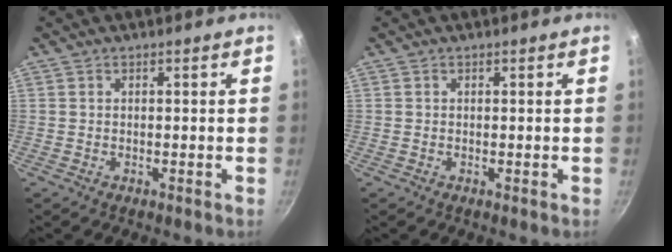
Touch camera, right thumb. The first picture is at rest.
{"total": 0.0}